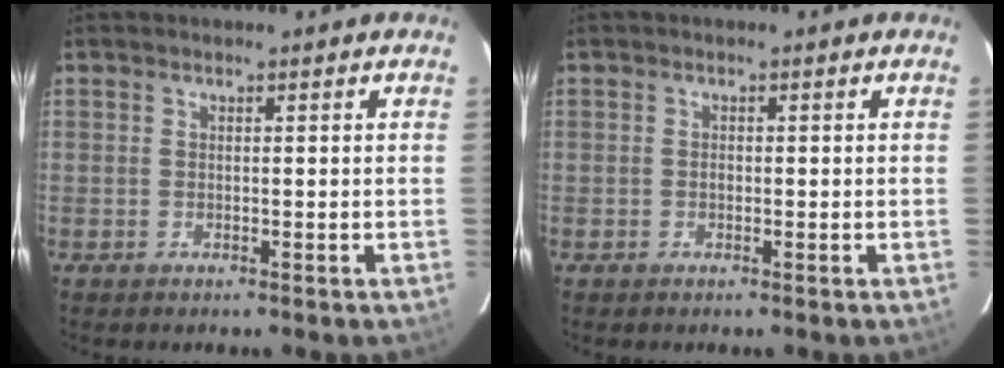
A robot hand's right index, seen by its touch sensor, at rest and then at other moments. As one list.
[{"total": 0.5, "force": [-0.2, 0.4, 0.2], "torque": [-0.003, 0.002, -0.005]}]